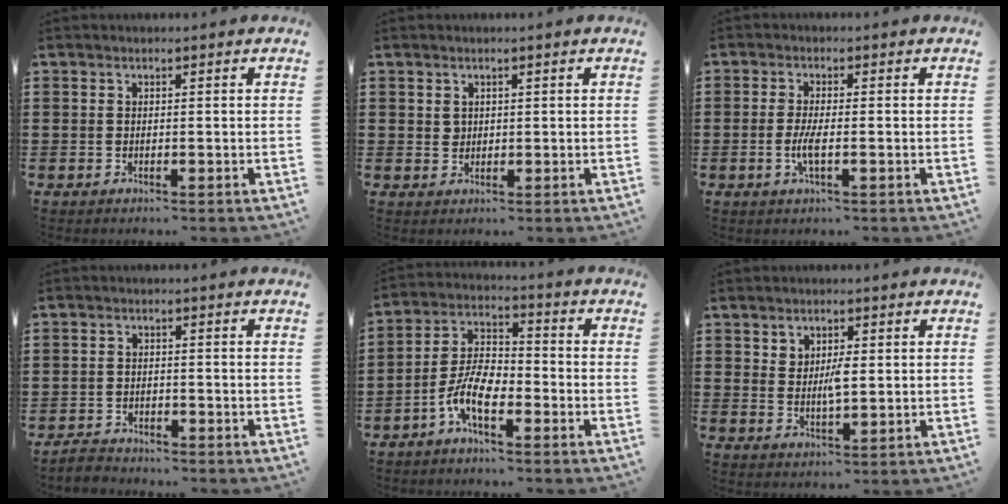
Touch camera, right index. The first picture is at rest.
{"total": 1.4, "force": [0.7, 1.2, 0.2], "torque": [-0.008, 0.005, 0.014]}
{"total": 3.3, "force": [-1.0, 0.7, 3.0], "torque": [-0.067, -0.006, -0.023]}
{"total": 2.2, "force": [-2.1, 0.2, -0.1], "torque": [-0.007, 0.000, -0.045]}
{"total": 7.4, "force": [-3.9, 3.0, 5.5], "torque": [-0.135, -0.002, -0.080]}
{"total": 3.1, "force": [0.8, 1.4, 2.6], "torque": [-0.048, 0.000, 0.012]}